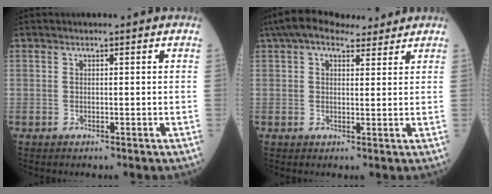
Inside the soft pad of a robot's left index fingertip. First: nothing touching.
{"total": 9.1, "force": [7.2, 3.2, 4.4], "torque": [-0.078, 0.042, 0.117]}